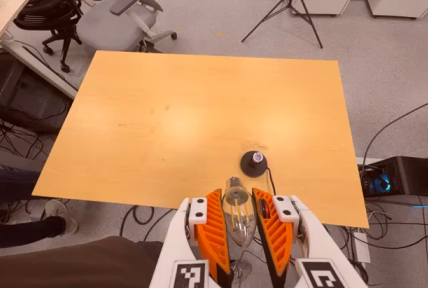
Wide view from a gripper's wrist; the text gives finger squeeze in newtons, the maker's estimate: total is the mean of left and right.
{"total": 10.6, "left": 9.6, "right": 11.6}